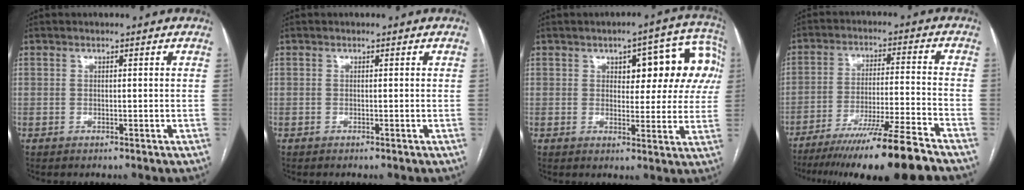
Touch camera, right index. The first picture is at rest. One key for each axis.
{"total": 0.0}
{"total": 12.3, "fx": 3.5, "fy": 5.3, "fz": 10.5, "tx": -0.108, "ty": 0.040, "tz": 0.043}
{"total": 17.0, "fx": -13.5, "fy": -1.4, "fz": 10.1, "tx": -0.155, "ty": -0.030, "tz": -0.219}